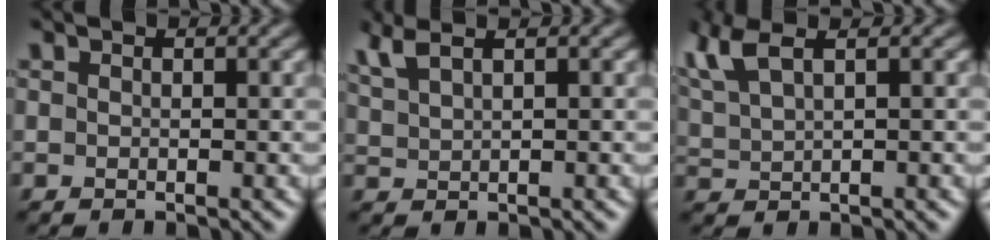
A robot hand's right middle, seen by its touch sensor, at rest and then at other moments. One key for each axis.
{"total": 2.8, "fx": 2.0, "fy": 0.9, "fz": 1.7, "tx": -0.040, "ty": 0.012, "tz": 0.043}
{"total": 5.6, "fx": 3.4, "fy": 2.3, "fz": 3.9, "tx": -0.103, "ty": 0.026, "tz": 0.055}